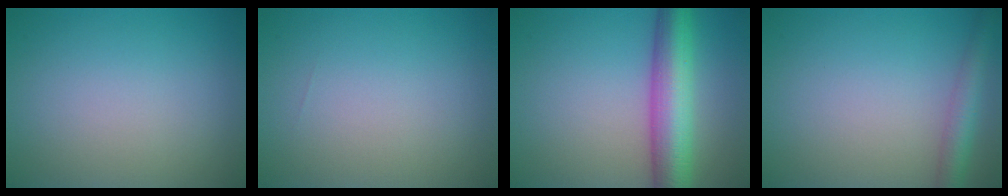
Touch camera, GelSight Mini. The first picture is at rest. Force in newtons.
{"total": 0.0}
{"total": 7.7, "press": 7.7, "slide": 0.2}
{"total": 3.1, "press": 3.1, "slide": 0.1}